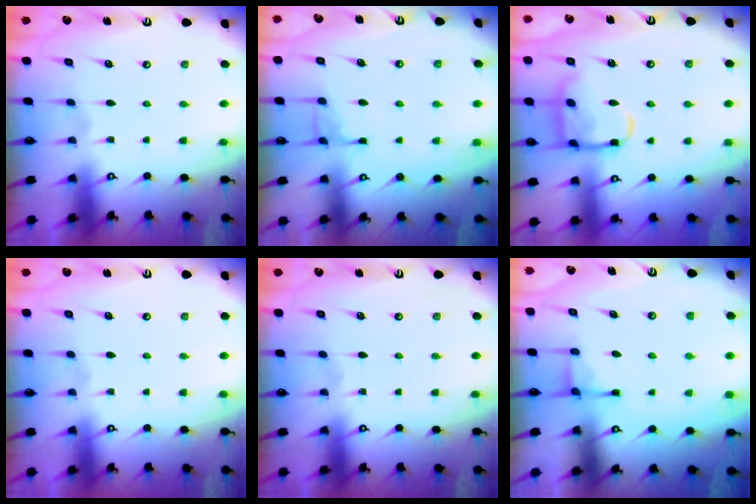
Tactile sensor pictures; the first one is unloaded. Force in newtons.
{"total": 5.6, "press": 5.6, "slide": 0.8}
{"total": 13.0, "press": 13.0, "slide": 0.9}
{"total": 0.0}
{"total": 0.0}
{"total": 3.9, "press": 3.9, "slide": 0.5}